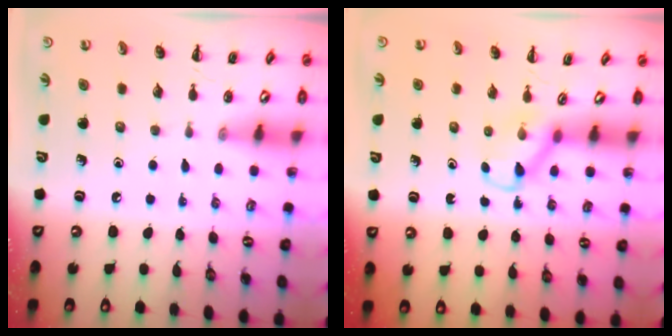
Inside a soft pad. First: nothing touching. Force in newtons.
{"total": 3.6, "press": 3.4, "slide": 1.2}